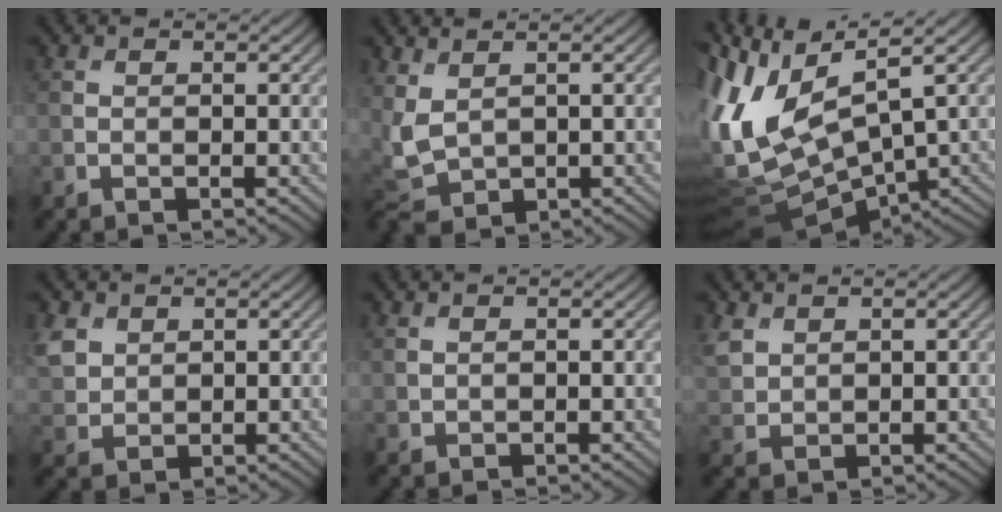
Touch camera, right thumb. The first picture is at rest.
{"total": 4.2, "force": [1.6, 2.5, 2.9], "torque": [-0.094, -0.005, 0.036]}
{"total": 14.6, "force": [1.7, 6.0, 13.2], "torque": [-0.308, 0.003, 0.054]}
{"total": 3.9, "force": [1.9, 3.0, 1.7], "torque": [-0.055, 0.003, 0.042]}
{"total": 0.5, "force": [0.5, 0.1, 0.2], "torque": [-0.008, 0.001, 0.012]}
{"total": 2.7, "force": [1.6, 1.8, 1.2], "torque": [-0.037, 0.001, 0.038]}